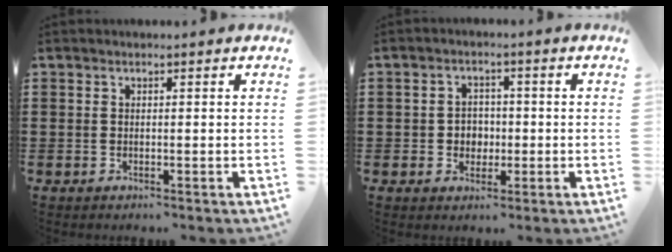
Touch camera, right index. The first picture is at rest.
{"total": 2.9, "force": [-0.6, 2.6, 1.1], "torque": [-0.030, 0.005, -0.017]}